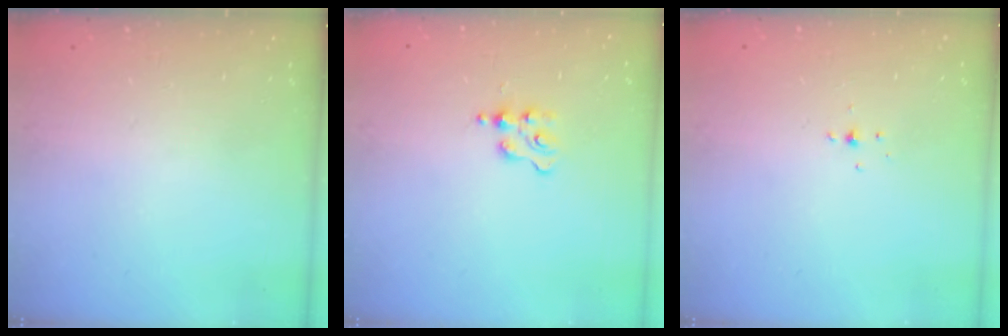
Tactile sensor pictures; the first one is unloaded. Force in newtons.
{"total": 2.5, "press": 2.5, "slide": 0.3}
{"total": 3.2, "press": 3.1, "slide": 0.8}